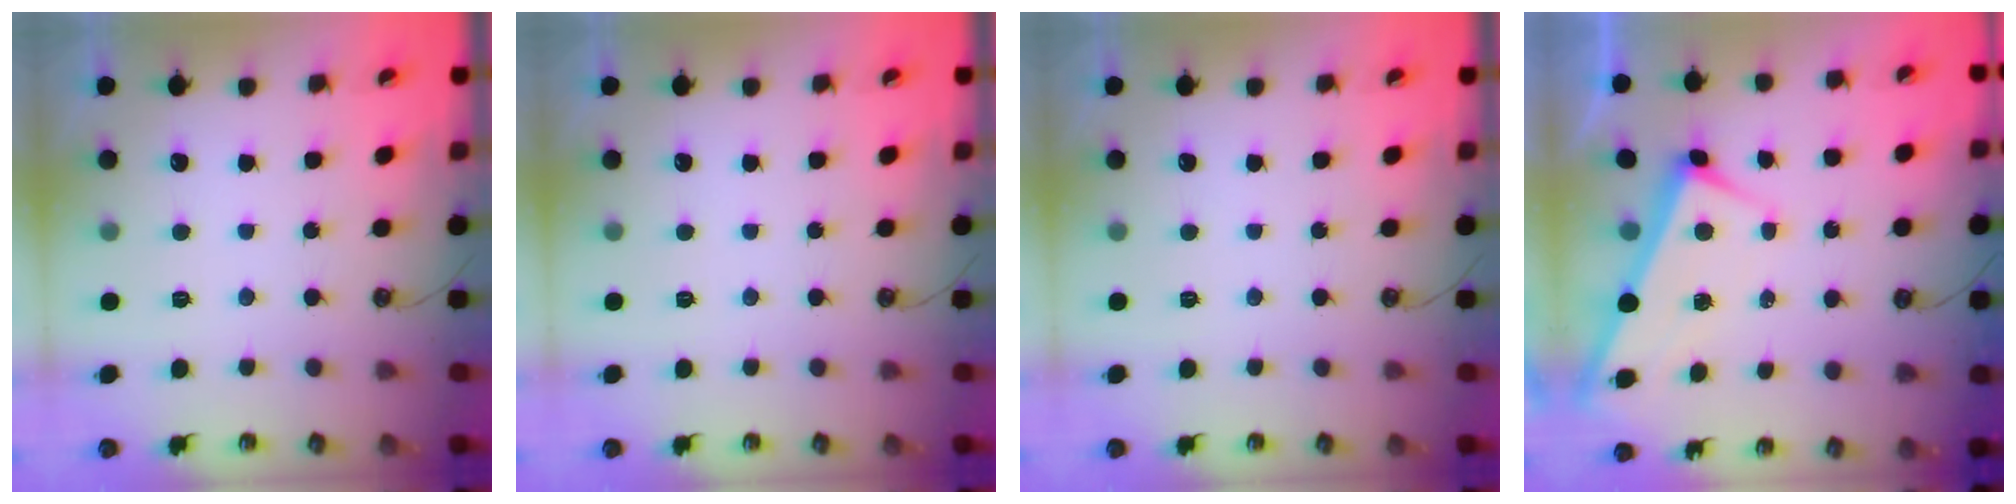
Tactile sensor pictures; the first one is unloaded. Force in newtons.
{"total": 0.0}
{"total": 0.0}
{"total": 3.2, "press": 3.2, "slide": 0.0}